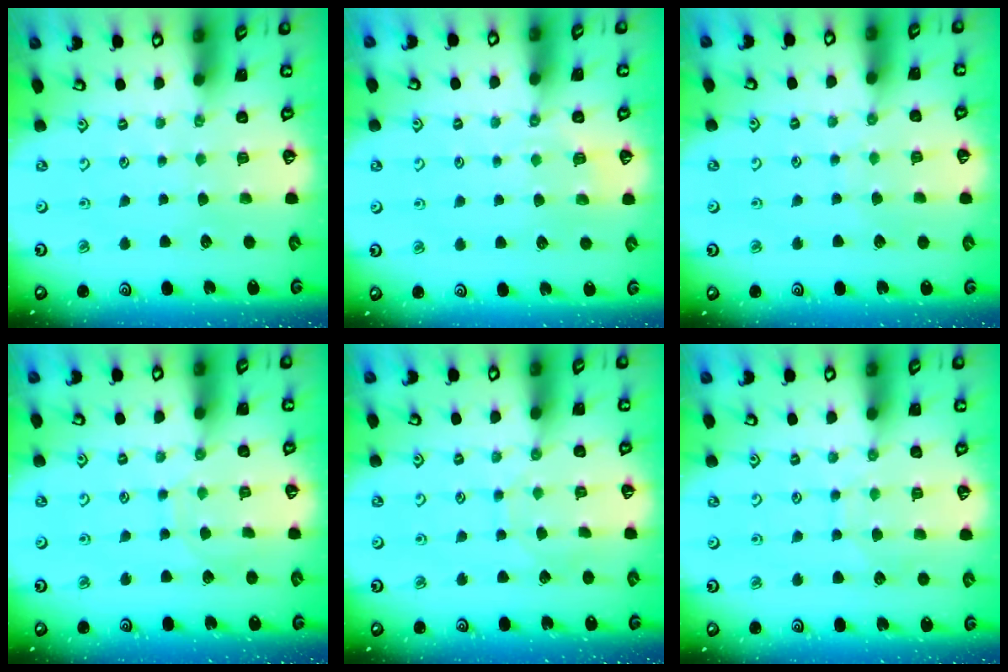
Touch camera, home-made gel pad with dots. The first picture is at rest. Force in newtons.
{"total": 2.8, "press": 2.5, "slide": 1.3}
{"total": 5.2, "press": 5.2, "slide": 0.4}
{"total": 6.3, "press": 6.3, "slide": 0.3}
{"total": 5.2, "press": 5.2, "slide": 0.5}
{"total": 7.0, "press": 7.0, "slide": 0.6}